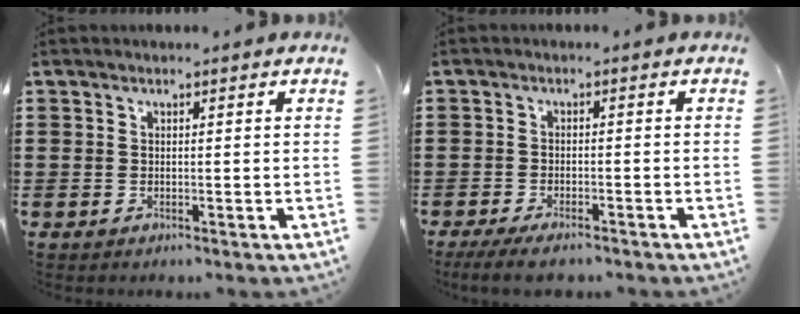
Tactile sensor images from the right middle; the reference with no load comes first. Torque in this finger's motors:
{"motor_torque": [0.07, -0.32, 0.05, -0.01]}